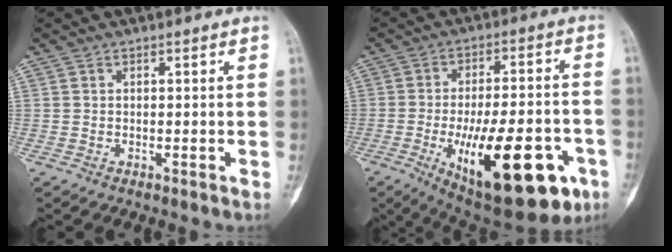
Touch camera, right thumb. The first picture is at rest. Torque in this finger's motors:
{"motor_torque": [0.07, 0.90, 1.80, -0.70, 0.12]}